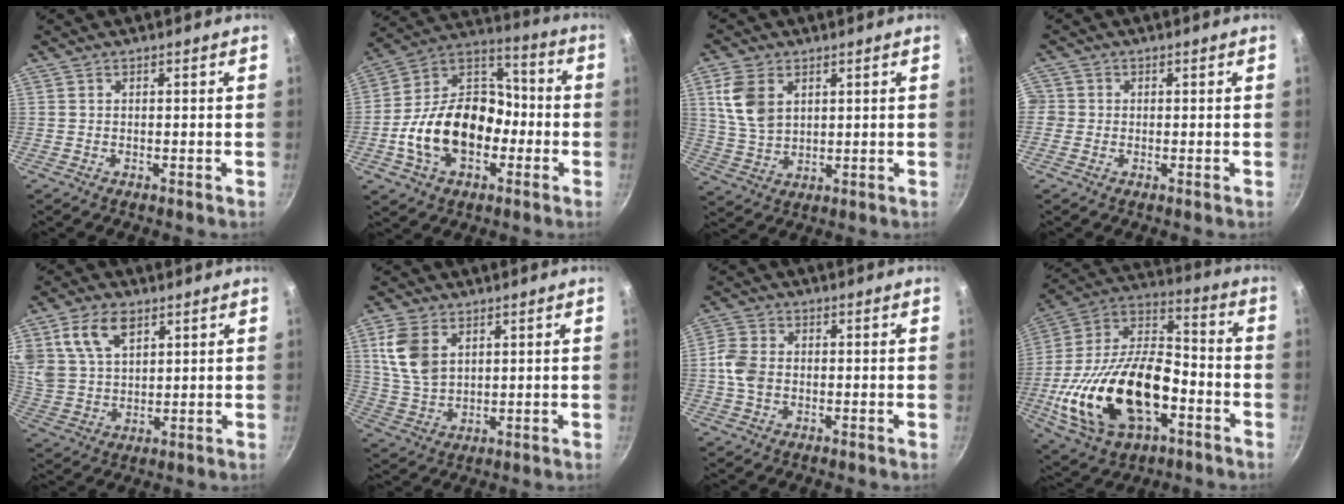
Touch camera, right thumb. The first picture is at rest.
{"total": 20.3, "force": [-5.0, 14.0, 13.8], "torque": [-0.205, 0.061, -0.099]}
{"total": 9.1, "force": [3.3, 6.0, 6.0], "torque": [-0.110, -0.013, 0.071]}
{"total": 2.5, "force": [-0.4, 2.5, 0.5], "torque": [0.003, 0.006, -0.015]}
{"total": 11.1, "force": [5.3, 7.0, 6.8], "torque": [-0.114, -0.015, 0.109]}
{"total": 9.9, "force": [3.5, 6.5, 6.5], "torque": [-0.121, -0.014, 0.077]}
{"total": 5.9, "force": [-0.5, 4.5, 3.8], "torque": [-0.070, 0.009, -0.019]}
{"total": 28.2, "force": [-7.9, 16.0, 21.8], "torque": [-0.403, 0.042, -0.141]}